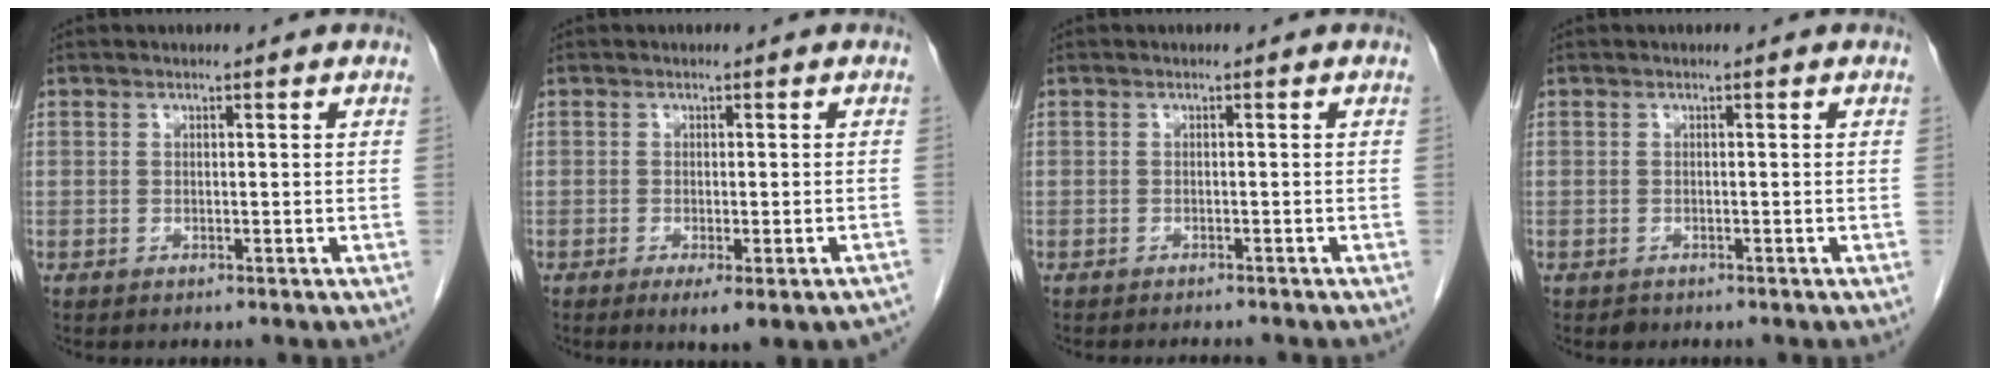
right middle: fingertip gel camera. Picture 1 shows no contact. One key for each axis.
{"total": 6.5, "fx": -4.8, "fy": 1.1, "fz": 4.3, "tx": -0.040, "ty": -0.008, "tz": -0.064}
{"total": 2.7, "fx": -2.5, "fy": 0.2, "fz": 0.7, "tx": -0.009, "ty": -0.006, "tz": -0.031}
{"total": 0.7, "fx": -0.5, "fy": 0.4, "fz": 0.1, "tx": -0.004, "ty": 0.001, "tz": -0.008}